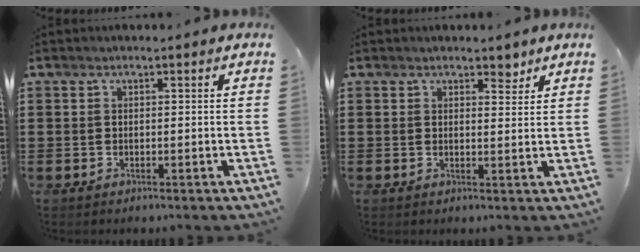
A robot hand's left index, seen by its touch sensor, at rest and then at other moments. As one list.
[{"total": 2.7, "force": [2.3, 1.1, 1.1], "torque": [-0.011, 0.001, 0.038]}]